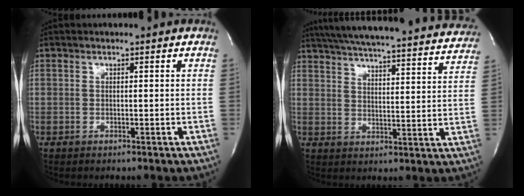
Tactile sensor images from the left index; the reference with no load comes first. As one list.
[{"total": 31.8, "force": [29.0, 3.8, 12.4], "torque": [-0.212, -0.041, 0.360]}]